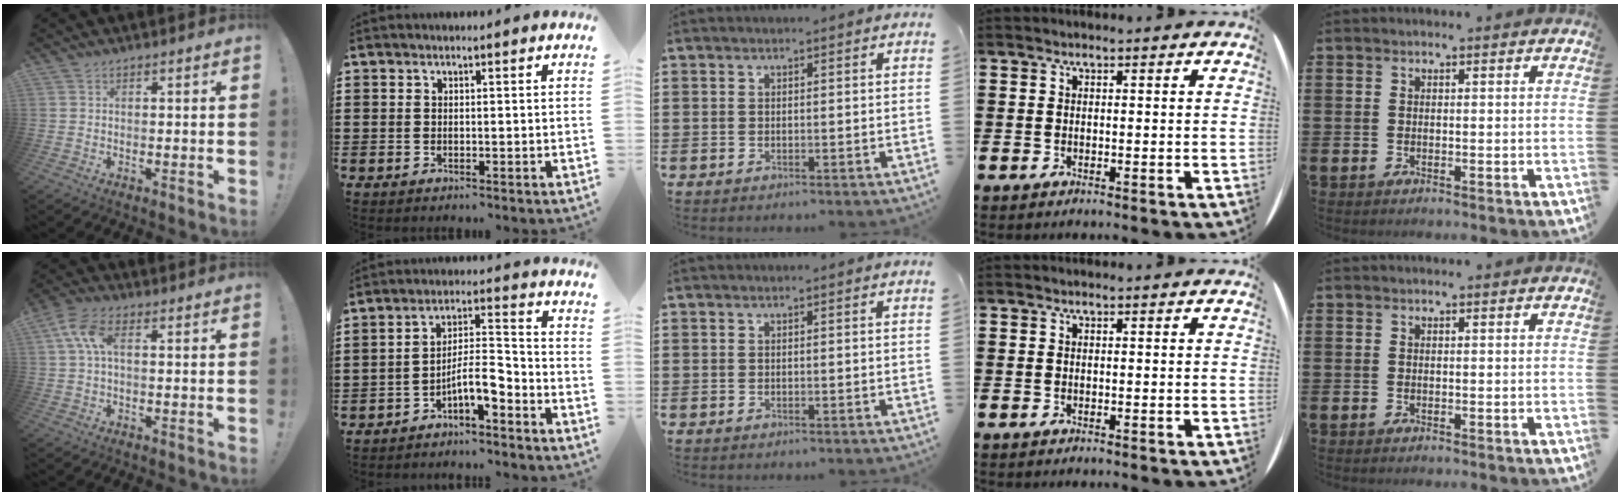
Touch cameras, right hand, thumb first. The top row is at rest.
{"thumb": {"total": 7.9, "force": [1.5, 3.9, 6.7], "torque": [-0.144, 0.005, 0.028]}, "index": {"total": 7.0, "force": [-4.4, 1.8, 5.1], "torque": [-0.102, 0.003, -0.085]}}